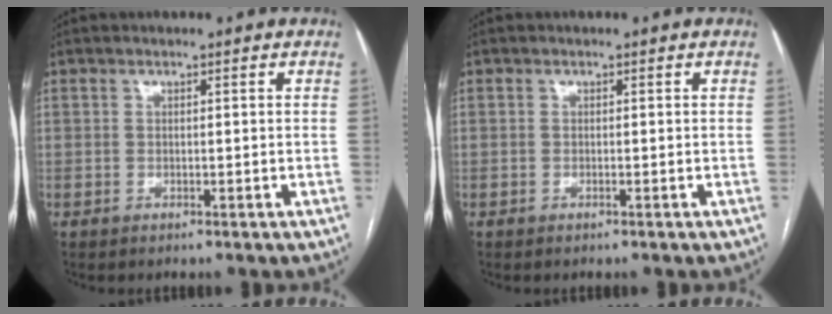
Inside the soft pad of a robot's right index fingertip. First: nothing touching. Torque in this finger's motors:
{"motor_torque": [0.26, 0.10, 0.00, 0.00]}